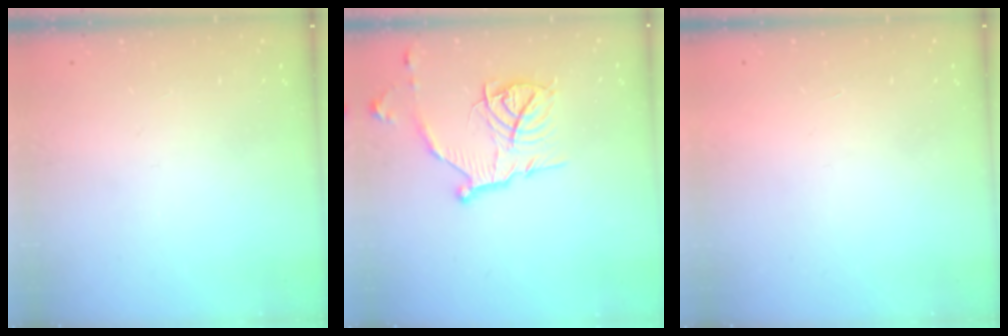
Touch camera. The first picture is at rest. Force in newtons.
{"total": 14.6, "press": 14.5, "slide": 1.3}
{"total": 1.7, "press": 1.7, "slide": 0.1}